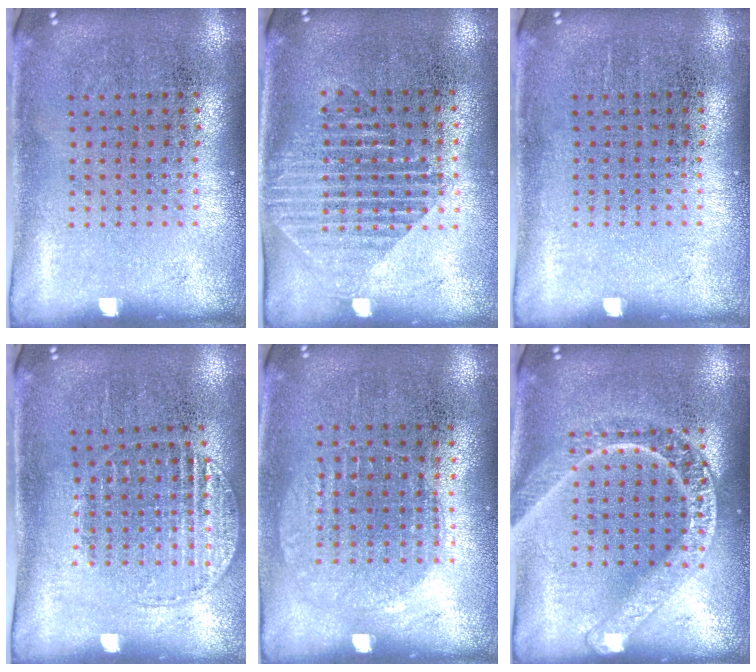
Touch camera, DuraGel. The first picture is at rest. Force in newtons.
{"total": 1.6, "press": 1.3, "slide": 0.8}
{"total": 0.0}
{"total": 1.2, "press": 1.1, "slide": 0.4}
{"total": 1.0, "press": 0.9, "slide": 0.4}
{"total": 3.2, "press": 3.1, "slide": 0.4}